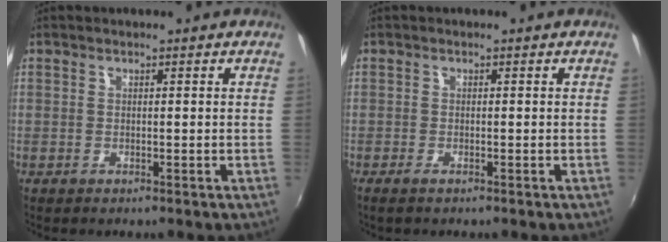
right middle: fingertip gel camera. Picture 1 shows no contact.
{"total": 1.5, "force": [-1.1, 0.2, 1.0], "torque": [-0.020, -0.006, -0.021]}